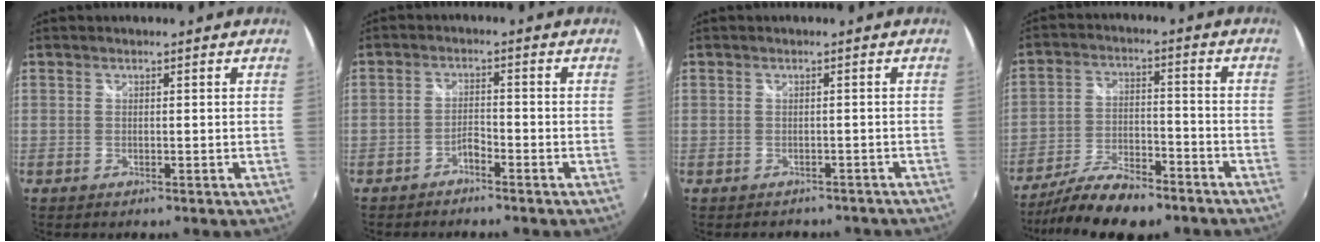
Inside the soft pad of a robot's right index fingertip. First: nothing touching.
{"total": 2.1, "force": [-1.9, 0.6, 0.8], "torque": [-0.020, 0.007, -0.034]}
{"total": 3.8, "force": [-2.9, 2.3, 0.9], "torque": [-0.008, 0.002, -0.033]}
{"total": 14.3, "force": [-11.4, 4.7, 7.3], "torque": [-0.159, -0.021, -0.194]}